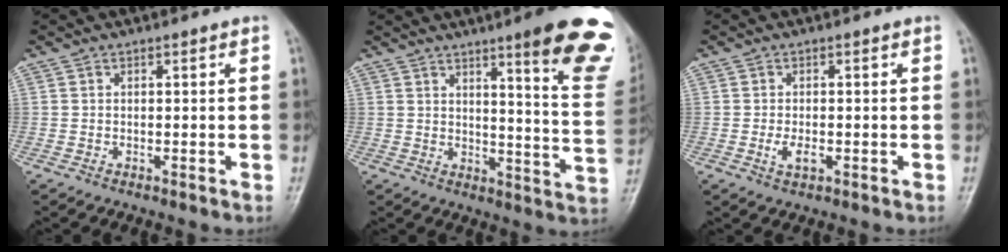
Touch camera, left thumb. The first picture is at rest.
{"total": 19.7, "force": [12.0, 3.0, 15.4], "torque": [-0.163, -0.064, 0.147]}
{"total": 2.7, "force": [-0.7, 1.4, 2.2], "torque": [-0.042, -0.001, -0.011]}